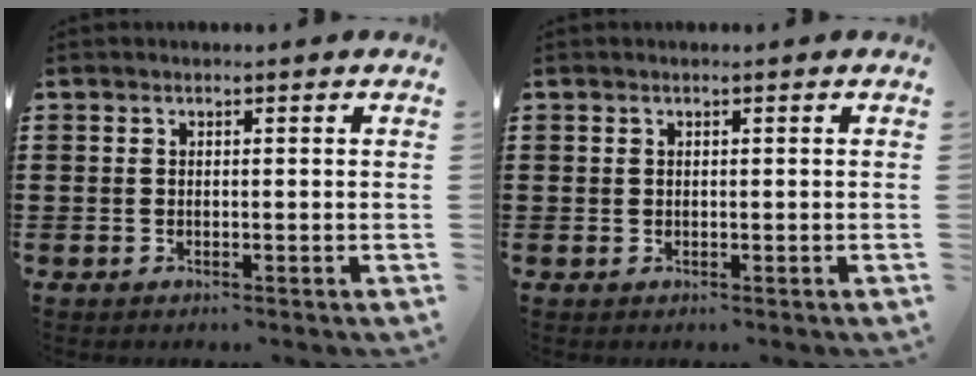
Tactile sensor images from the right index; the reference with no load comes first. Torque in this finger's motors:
{"motor_torque": [0.29, 0.26, 0.00, -0.01]}